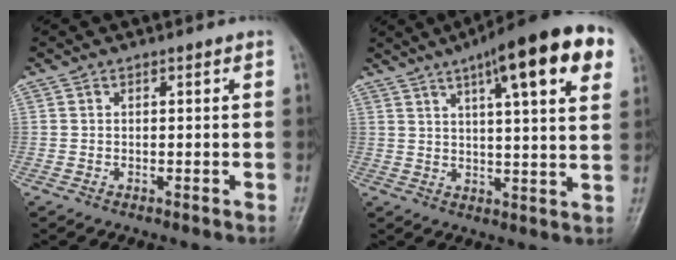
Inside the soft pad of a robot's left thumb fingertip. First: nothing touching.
{"total": 18.9, "force": [9.1, 4.3, 16.0], "torque": [-0.209, -0.001, 0.123]}